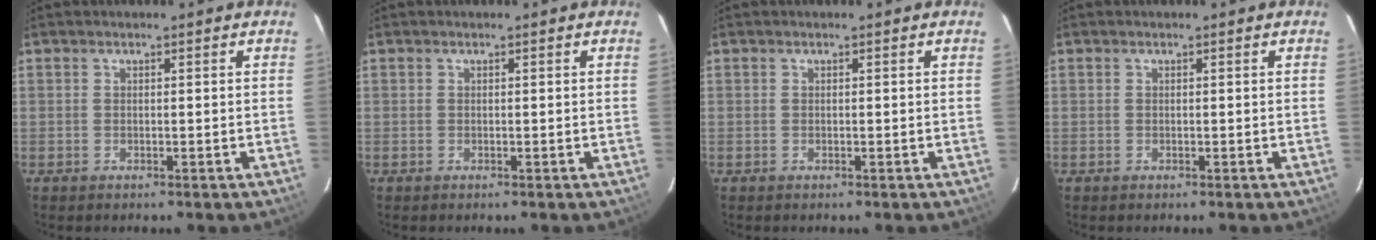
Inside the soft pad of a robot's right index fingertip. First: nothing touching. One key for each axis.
{"total": 0.0}
{"total": 0.0}
{"total": 0.0}